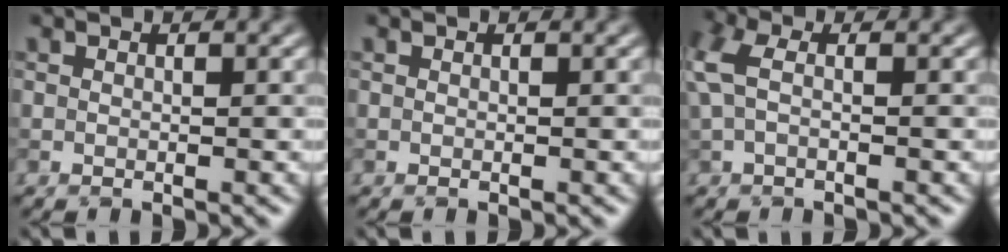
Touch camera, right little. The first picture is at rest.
{"total": 0.0}
{"total": 3.2, "force": [0.2, 1.6, 2.8], "torque": [-0.077, 0.009, -0.005]}